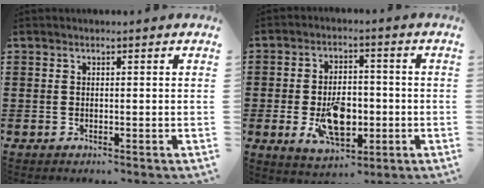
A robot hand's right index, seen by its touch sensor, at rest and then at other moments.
{"total": 8.4, "force": [-1.9, 4.9, 6.6], "torque": [-0.115, 0.002, -0.035]}